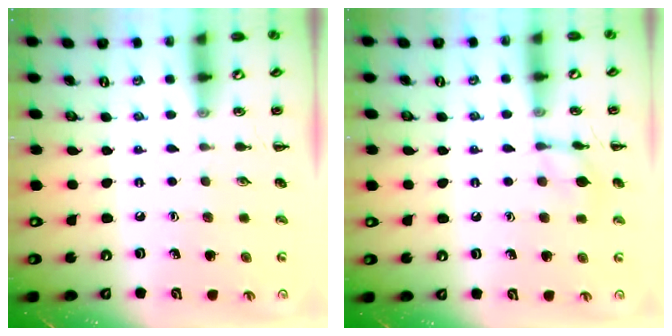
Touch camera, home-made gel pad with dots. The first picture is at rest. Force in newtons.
{"total": 8.2, "press": 8.2, "slide": 0.3}